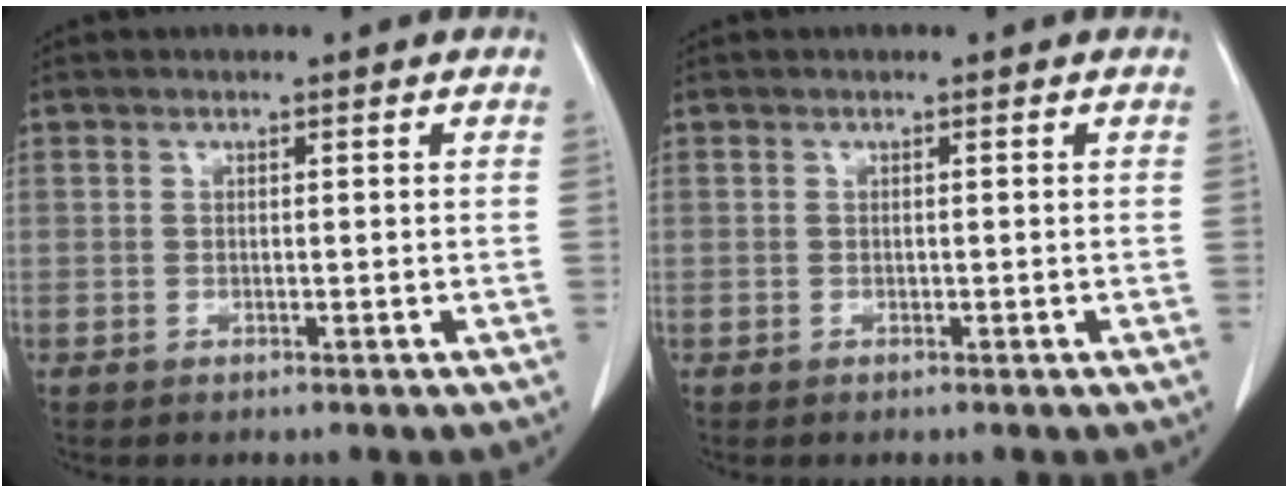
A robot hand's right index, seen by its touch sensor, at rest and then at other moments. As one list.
[{"total": 0.0}]